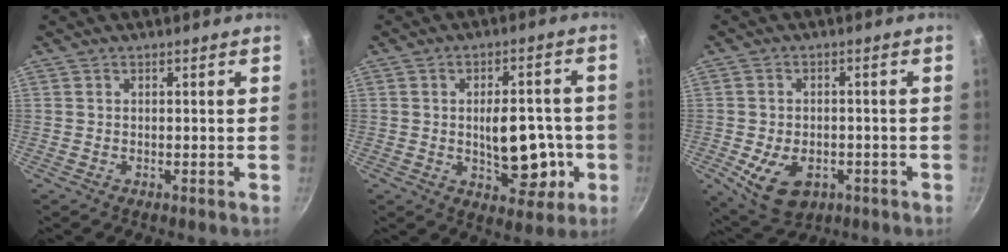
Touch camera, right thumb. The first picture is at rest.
{"total": 12.4, "force": [-1.7, 7.0, 10.0], "torque": [-0.098, 0.009, -0.015]}
{"total": 9.8, "force": [-3.2, 6.5, 6.6], "torque": [-0.099, 0.003, -0.039]}